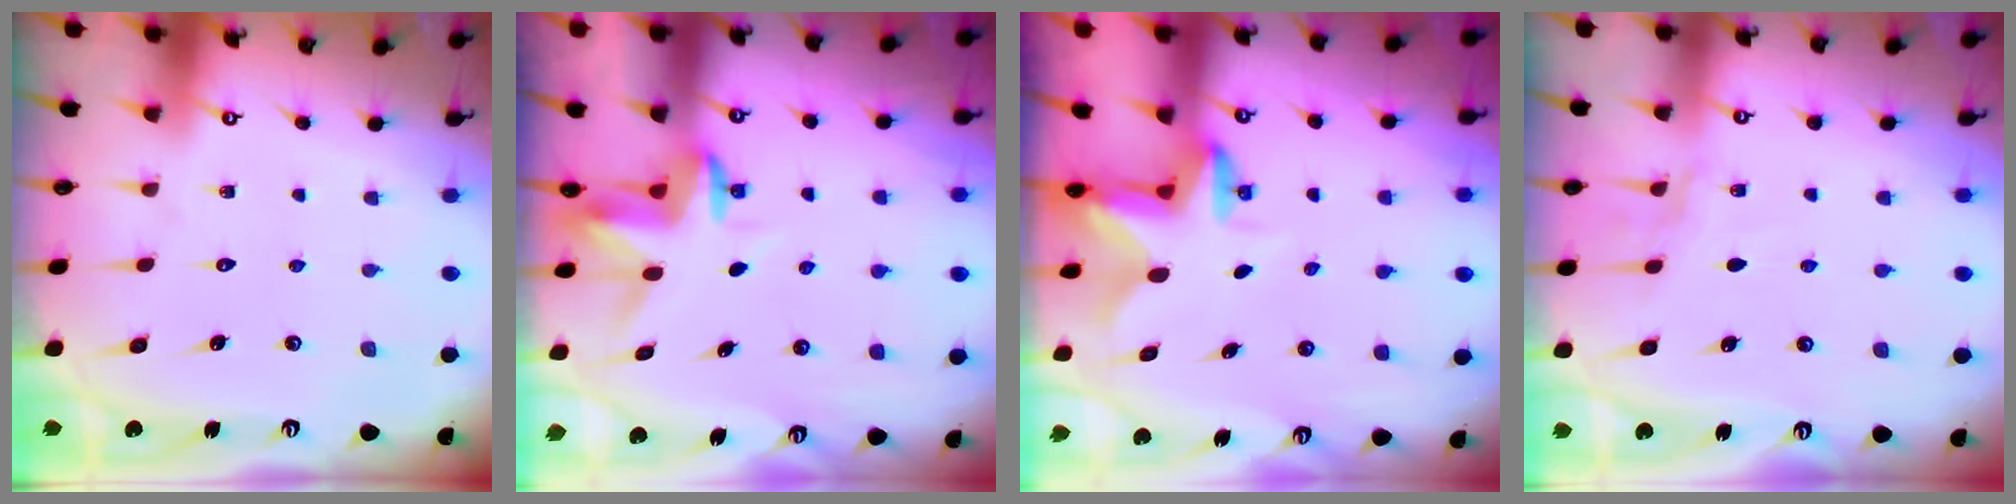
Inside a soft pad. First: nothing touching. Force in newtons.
{"total": 3.6, "press": 3.6, "slide": 0.2}
{"total": 2.5, "press": 2.4, "slide": 0.6}
{"total": 4.7, "press": 4.5, "slide": 1.5}